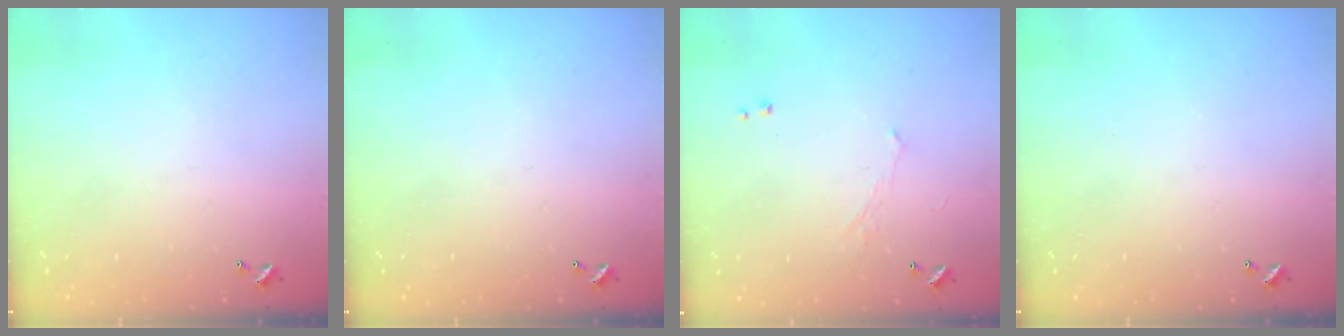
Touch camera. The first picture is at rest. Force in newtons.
{"total": 0.0}
{"total": 0.9, "press": 0.7, "slide": 0.5}
{"total": 0.0}